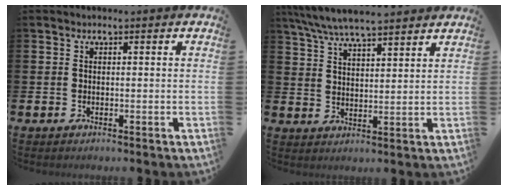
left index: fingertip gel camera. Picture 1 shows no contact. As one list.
[{"total": 6.7, "force": [6.3, 0.6, 2.1], "torque": [-0.061, -0.025, 0.114]}]